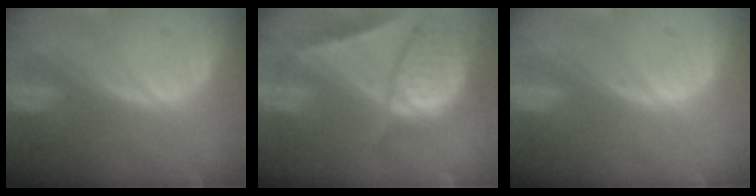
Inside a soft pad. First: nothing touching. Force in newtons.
{"total": 9.4, "press": 8.1, "slide": 4.7}
{"total": 0.0}